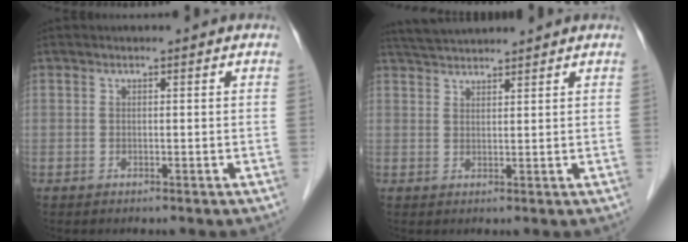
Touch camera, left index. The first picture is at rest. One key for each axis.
{"total": 4.9, "fx": 4.7, "fy": -0.2, "fz": 1.3, "tx": -0.026, "ty": 0.032, "tz": 0.089}